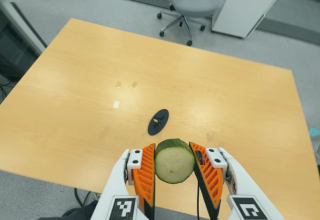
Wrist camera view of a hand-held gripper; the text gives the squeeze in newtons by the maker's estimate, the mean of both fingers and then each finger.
{"total": 9.3, "left": 8.1, "right": 10.5}